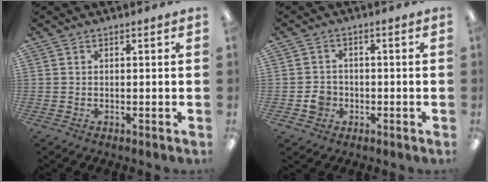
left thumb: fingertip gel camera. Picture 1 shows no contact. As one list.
[{"total": 4.2, "force": [-1.4, 3.6, 1.6], "torque": [-0.017, 0.004, -0.024]}]